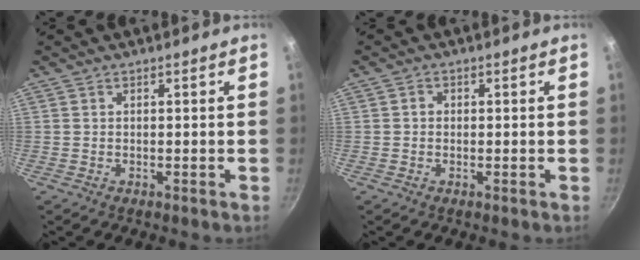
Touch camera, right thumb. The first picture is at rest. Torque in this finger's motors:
{"motor_torque": [-0.33, -0.15, -0.02, -0.07, 0.00]}